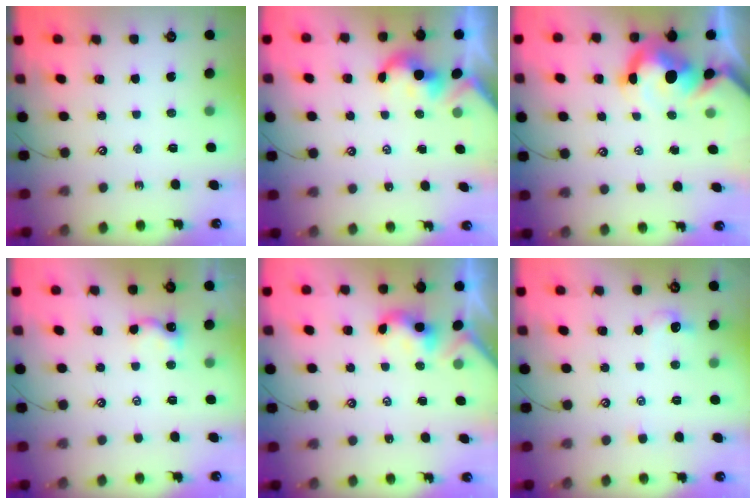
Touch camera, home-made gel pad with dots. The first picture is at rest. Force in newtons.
{"total": 1.5, "press": 1.5, "slide": 0.3}
{"total": 9.8, "press": 9.7, "slide": 1.4}
{"total": 1.0, "press": 1.0, "slide": 0.2}
{"total": 2.2, "press": 2.2, "slide": 0.2}
{"total": 0.6, "press": 0.1, "slide": 0.6}